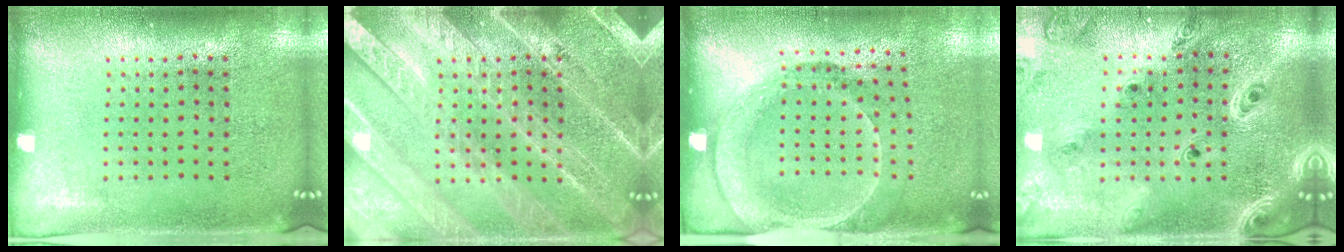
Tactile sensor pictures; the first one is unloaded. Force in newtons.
{"total": 5.9, "press": 5.9, "slide": 0.7}
{"total": 1.7, "press": 1.3, "slide": 1.1}
{"total": 2.0, "press": 1.9, "slide": 0.6}